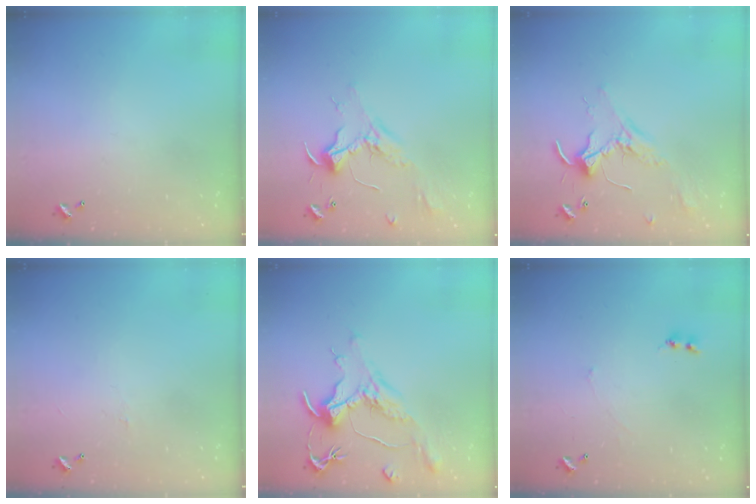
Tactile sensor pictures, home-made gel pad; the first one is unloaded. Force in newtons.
{"total": 2.4, "press": 2.3, "slide": 0.8}
{"total": 2.1, "press": 2.1, "slide": 0.5}
{"total": 0.8, "press": 0.7, "slide": 0.5}
{"total": 1.3, "press": 1.1, "slide": 0.7}
{"total": 1.6, "press": 1.5, "slide": 0.5}